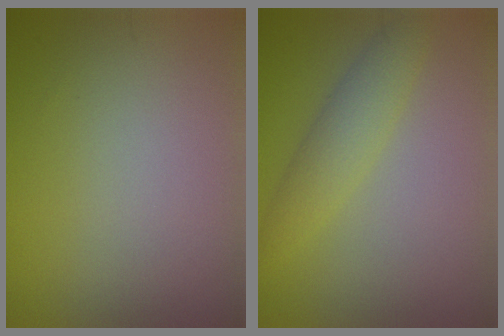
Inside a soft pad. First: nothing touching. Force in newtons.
{"total": 3.0, "press": 3.0, "slide": 0.0}